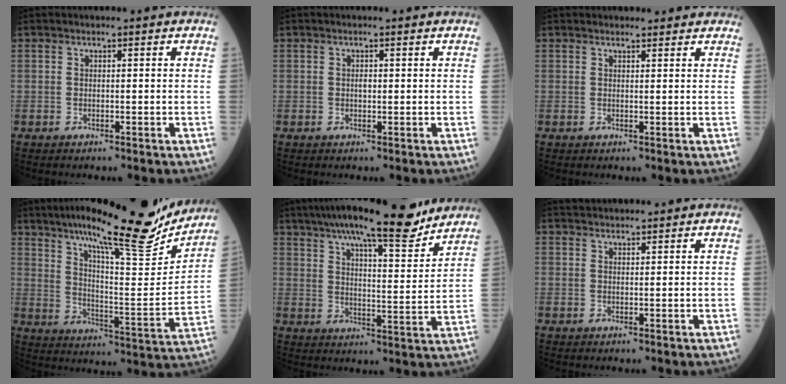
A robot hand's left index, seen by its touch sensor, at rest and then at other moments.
{"total": 0.7, "force": [0.1, 0.5, 0.6], "torque": [-0.015, 0.000, 0.002]}
{"total": 4.3, "force": [4.0, 1.3, 0.7], "torque": [-0.006, 0.010, 0.041]}
{"total": 22.8, "force": [18.9, 2.7, 12.5], "torque": [-0.198, -0.022, 0.270]}
{"total": 19.3, "force": [16.2, 2.7, 10.1], "torque": [-0.163, 0.006, 0.232]}
{"total": 4.7, "force": [4.5, 0.7, 1.1], "torque": [-0.016, 0.034, 0.069]}